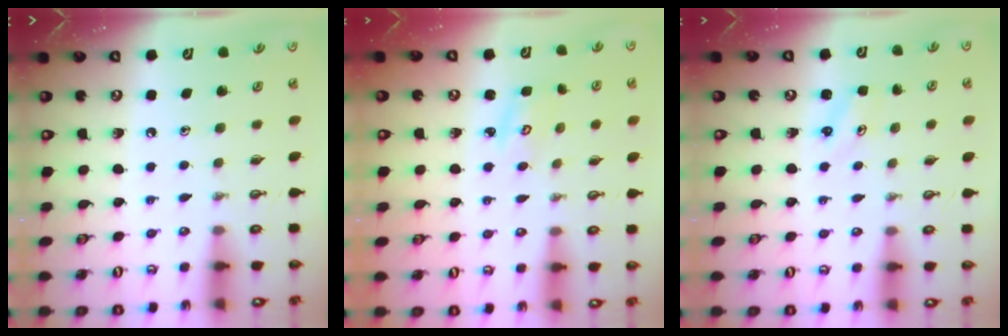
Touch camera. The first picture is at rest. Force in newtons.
{"total": 3.4, "press": 3.3, "slide": 0.5}
{"total": 2.5, "press": 2.5, "slide": 0.3}